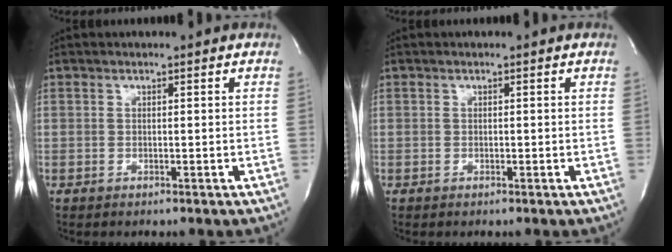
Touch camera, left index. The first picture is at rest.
{"total": 0.0}